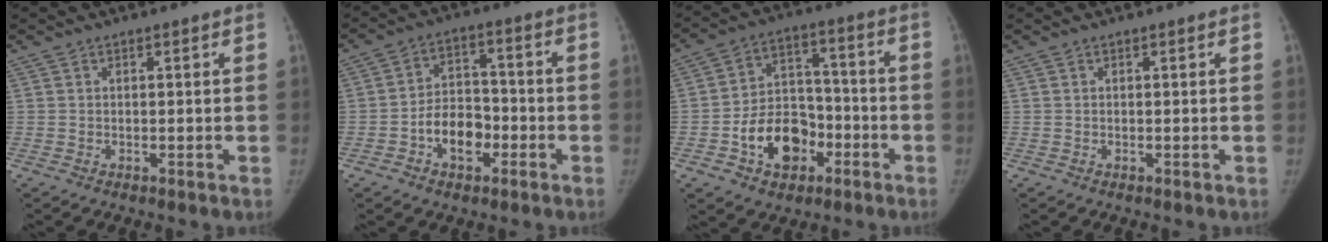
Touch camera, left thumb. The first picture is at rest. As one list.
[{"total": 9.0, "force": [-3.5, 6.1, 5.7], "torque": [-0.065, 0.035, -0.062]}, {"total": 13.5, "force": [-5.3, 9.6, 7.7], "torque": [-0.086, 0.044, -0.086]}, {"total": 0.0}]